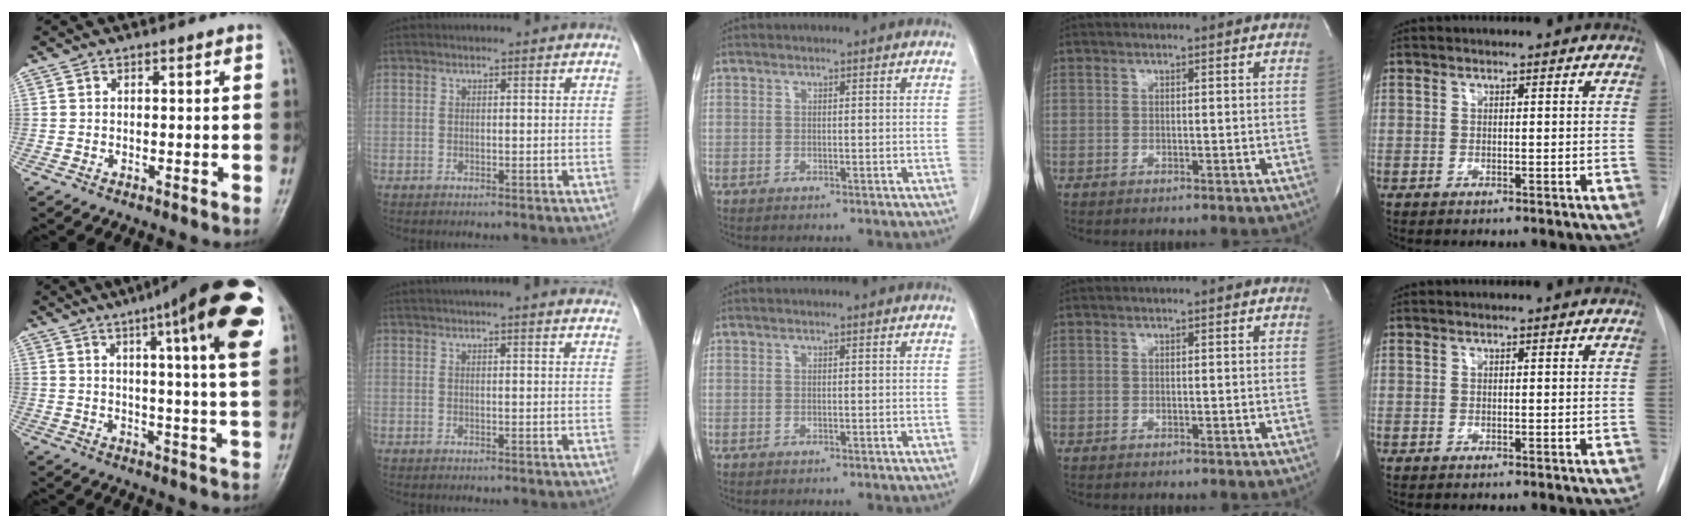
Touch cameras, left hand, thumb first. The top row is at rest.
{"thumb": {"total": 20.7, "force": [9.4, 3.0, 18.1], "torque": [-0.236, -0.021, 0.118]}, "index": {"total": 14.0, "force": [12.7, 1.0, 5.8], "torque": [-0.078, 0.029, 0.150]}}